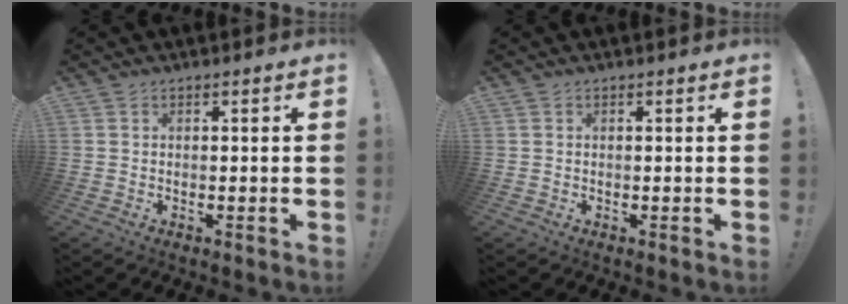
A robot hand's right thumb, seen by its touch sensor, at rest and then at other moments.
{"total": 0.0}